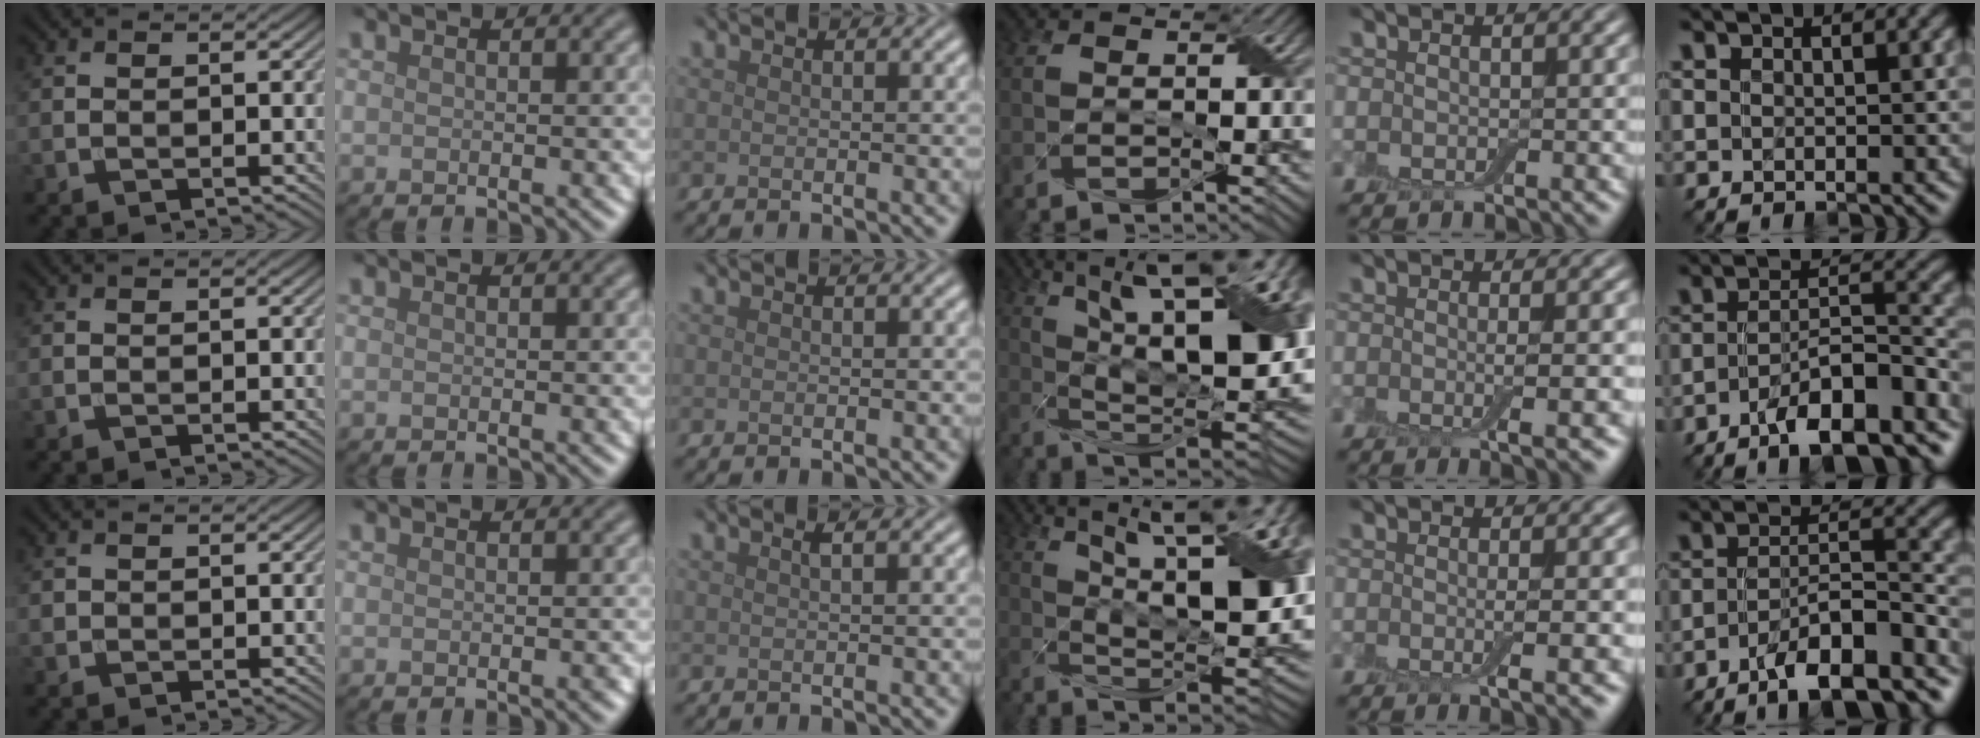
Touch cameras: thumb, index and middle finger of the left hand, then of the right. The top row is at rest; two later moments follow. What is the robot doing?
{"motion": "wrap", "object": "adhesive wrap"}